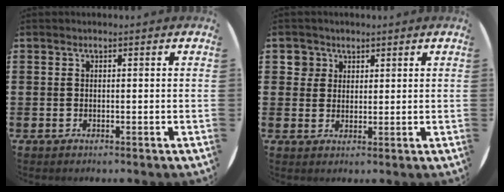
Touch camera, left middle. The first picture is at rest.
{"total": 2.7, "force": [1.7, 2.1, 0.1], "torque": [0.007, 0.002, 0.030]}